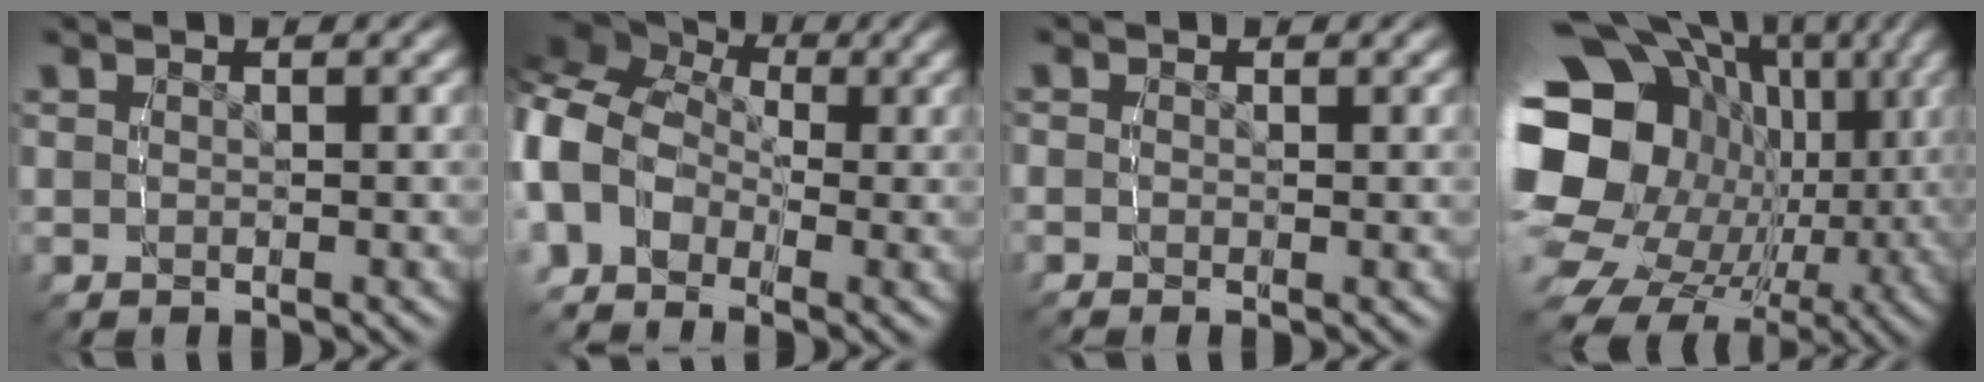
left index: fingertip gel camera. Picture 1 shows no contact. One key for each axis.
{"total": 10.7, "fx": 0.2, "fy": 9.5, "fz": 5.0, "tx": -0.122, "ty": -0.012, "tz": -0.019}
{"total": 0.0}
{"total": 21.4, "fx": -0.3, "fy": 16.9, "fz": 13.1, "tx": -0.257, "ty": -0.057, "tz": -0.006}